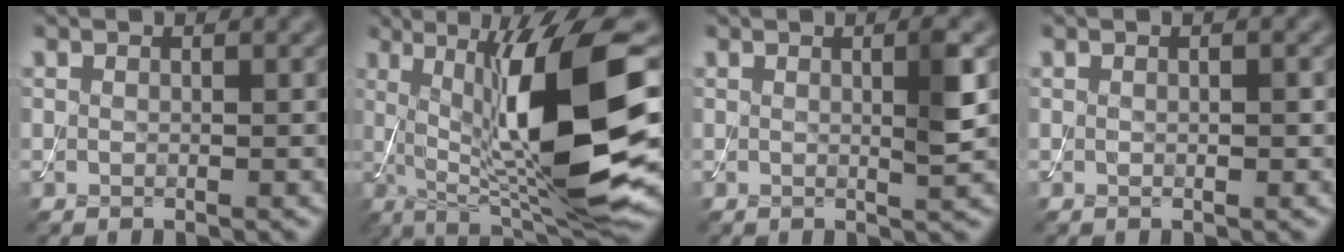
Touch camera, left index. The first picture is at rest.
{"total": 13.2, "force": [0.8, 2.8, 12.9], "torque": [-0.197, -0.002, 0.020]}
{"total": 2.1, "force": [0.4, 0.2, 2.1], "torque": [-0.028, -0.001, 0.001]}
{"total": 0.8, "force": [0.0, 0.4, 0.7], "torque": [-0.012, -0.001, 0.000]}